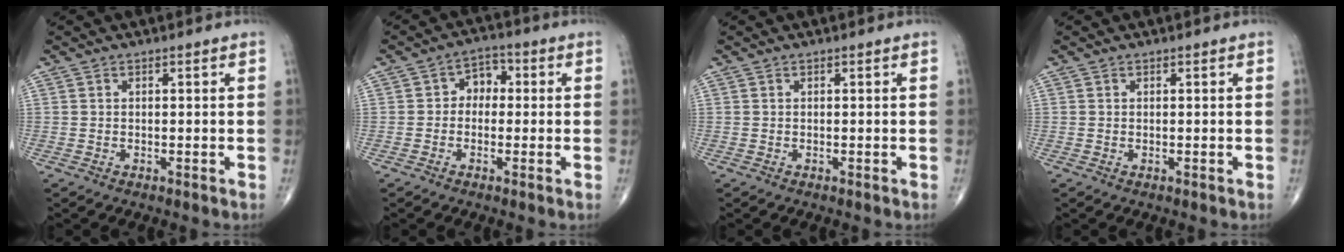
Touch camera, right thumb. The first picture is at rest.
{"total": 4.5, "force": [-0.1, 3.5, 2.7], "torque": [-0.012, 0.019, -0.016]}
{"total": 0.0}
{"total": 0.0}